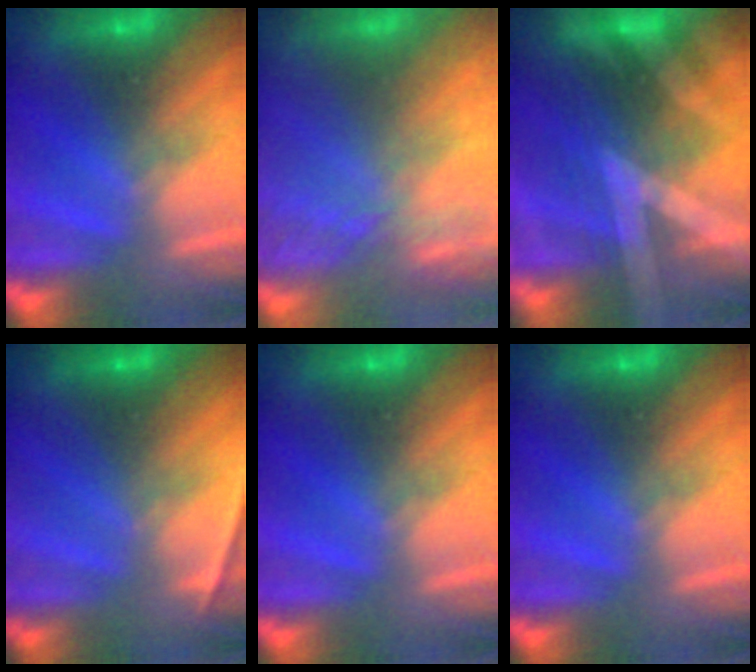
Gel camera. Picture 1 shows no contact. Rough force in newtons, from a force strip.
{"total": 6.9}
{"total": 3.3}
{"total": 2.2}
{"total": 0.0}
{"total": 0.0}